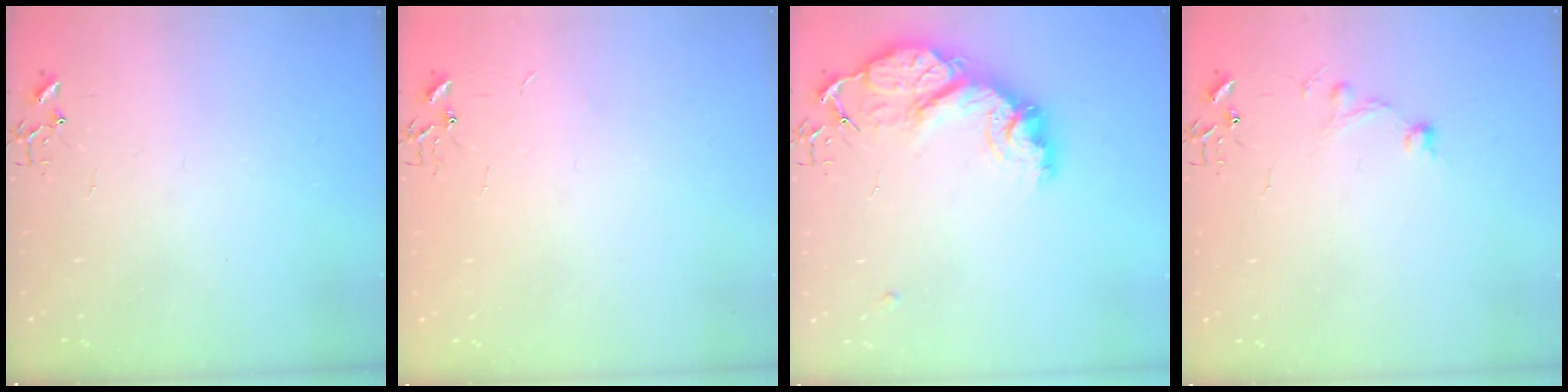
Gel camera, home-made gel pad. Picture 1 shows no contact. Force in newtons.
{"total": 2.4, "press": 2.4, "slide": 0.3}
{"total": 15.8, "press": 15.8, "slide": 1.3}
{"total": 9.6, "press": 9.6, "slide": 0.8}